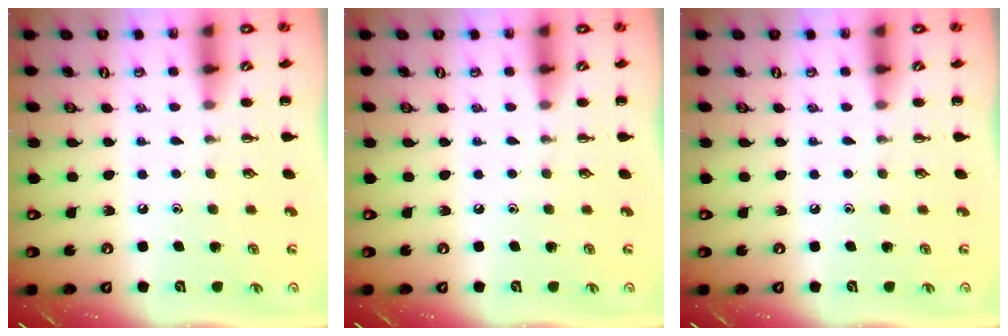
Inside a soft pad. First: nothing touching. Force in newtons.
{"total": 0.0}
{"total": 0.0}